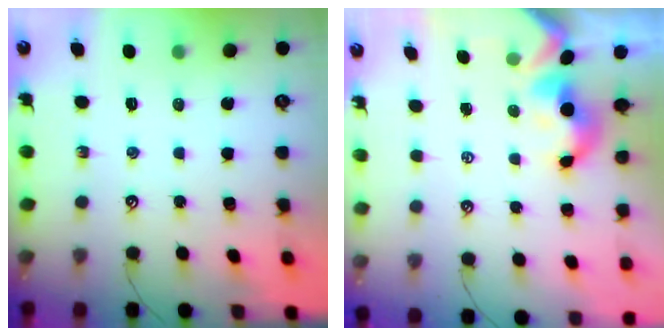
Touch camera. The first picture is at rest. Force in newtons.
{"total": 1.2, "press": 1.2, "slide": 0.1}